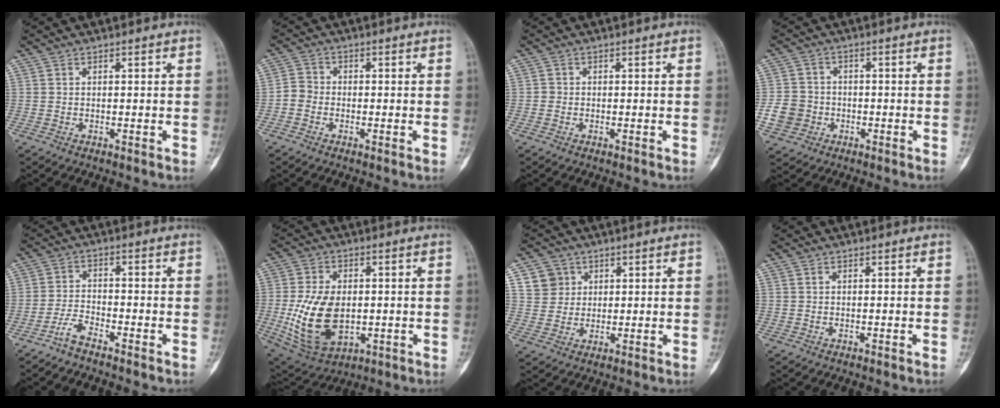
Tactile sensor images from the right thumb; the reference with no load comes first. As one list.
[{"total": 2.9, "force": [-1.1, 2.4, 1.1], "torque": [-0.014, 0.008, -0.033]}, {"total": 0.7, "force": [-0.2, 0.7, 0.1], "torque": [0.000, 0.003, -0.007]}, {"total": 6.1, "force": [-1.7, 5.5, 1.9], "torque": [-0.023, 0.016, -0.031]}, {"total": 3.3, "force": [-2.8, 0.5, 1.5], "torque": [-0.039, 0.017, -0.061]}, {"total": 15.6, "force": [-1.3, 9.9, 12.0], "torque": [-0.219, -0.005, -0.002]}, {"total": 5.4, "force": [2.3, 4.8, 0.9], "torque": [0.008, -0.009, 0.044]}, {"total": 0.0}]